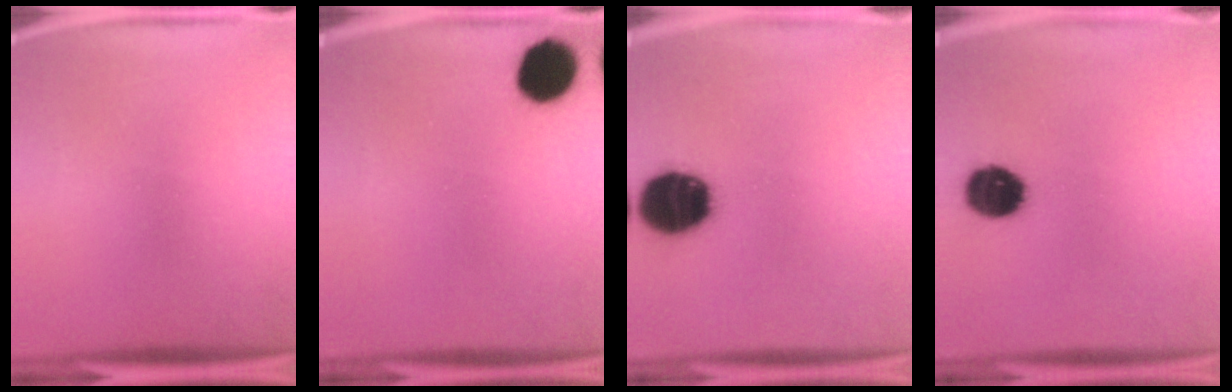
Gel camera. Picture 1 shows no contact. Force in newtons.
{"total": 13.1}
{"total": 17.0}
{"total": 10.2}